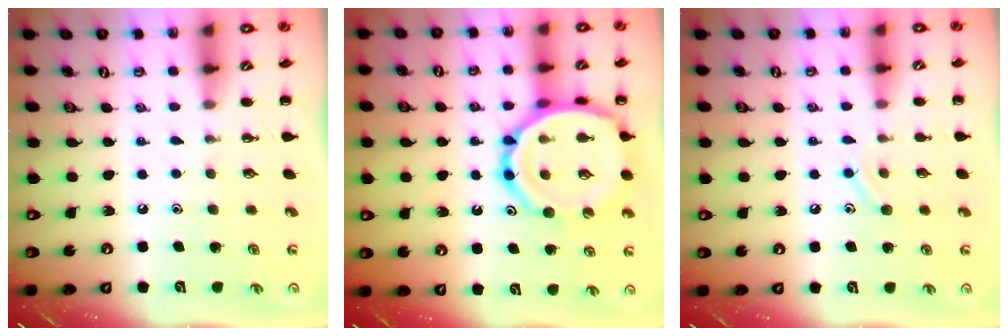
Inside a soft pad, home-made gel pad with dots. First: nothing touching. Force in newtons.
{"total": 19.1, "press": 18.9, "slide": 2.8}
{"total": 8.4, "press": 8.3, "slide": 1.6}